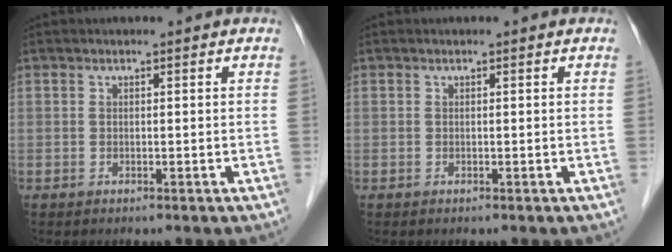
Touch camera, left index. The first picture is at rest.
{"total": 0.0}